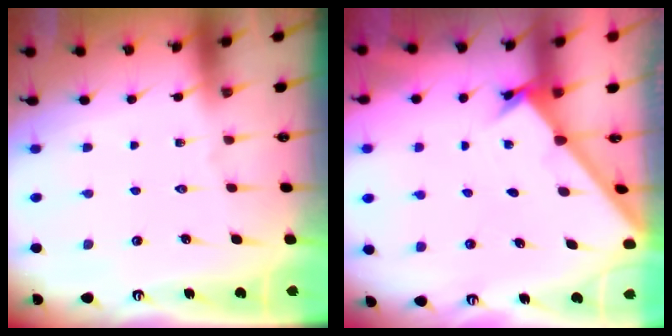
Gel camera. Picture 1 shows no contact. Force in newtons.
{"total": 1.6, "press": 1.6, "slide": 0.2}